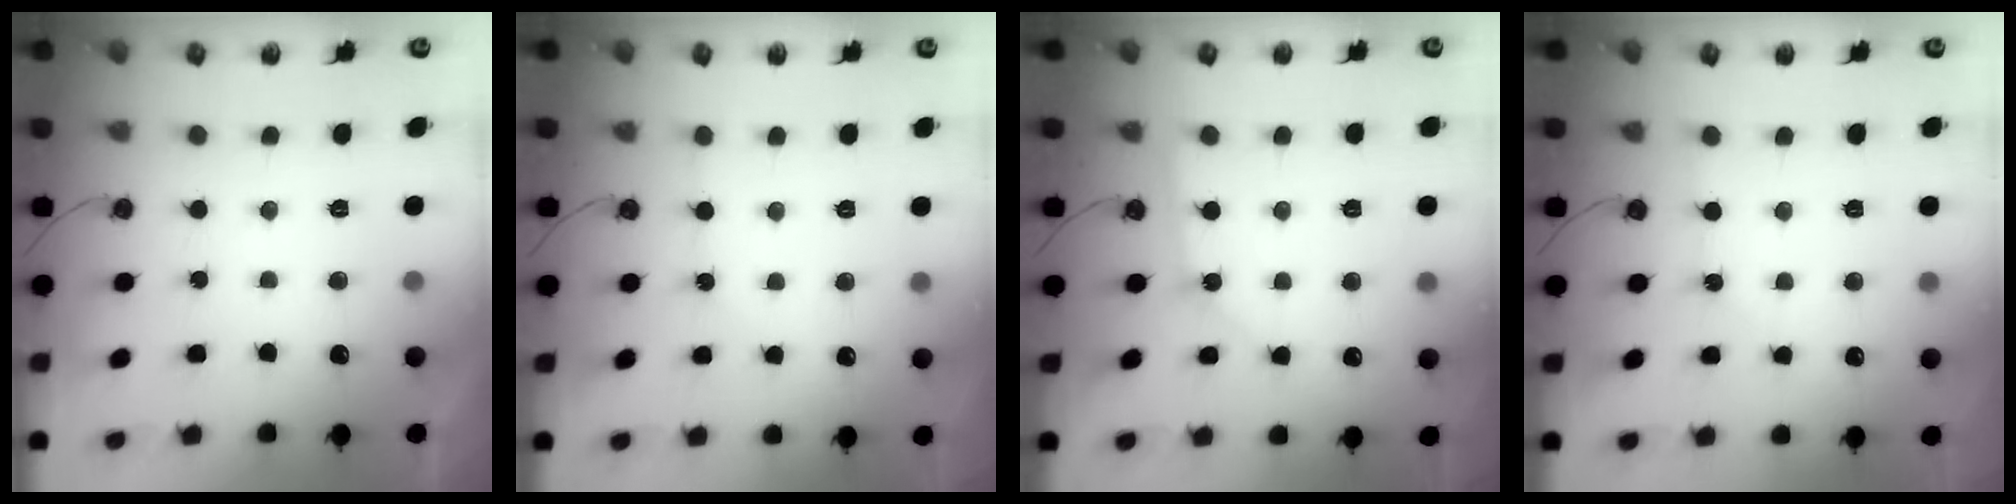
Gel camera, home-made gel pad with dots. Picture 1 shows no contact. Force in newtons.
{"total": 2.6, "press": 2.6, "slide": 0.3}
{"total": 2.7, "press": 2.7, "slide": 0.4}
{"total": 3.0, "press": 2.9, "slide": 0.5}